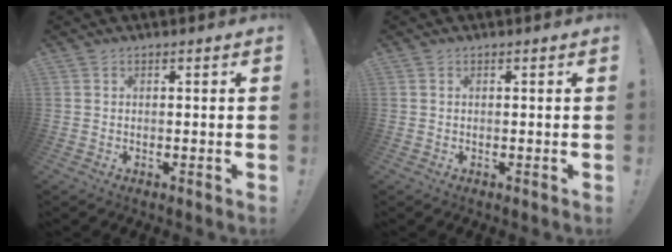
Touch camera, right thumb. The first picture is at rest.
{"total": 0.0}